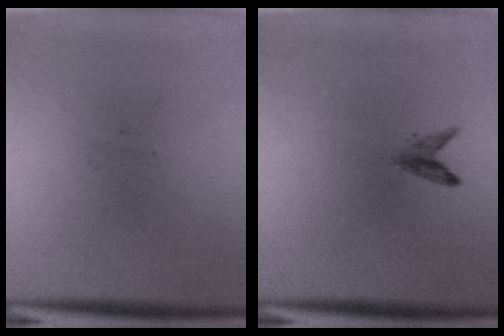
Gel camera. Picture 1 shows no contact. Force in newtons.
{"total": 1.3}